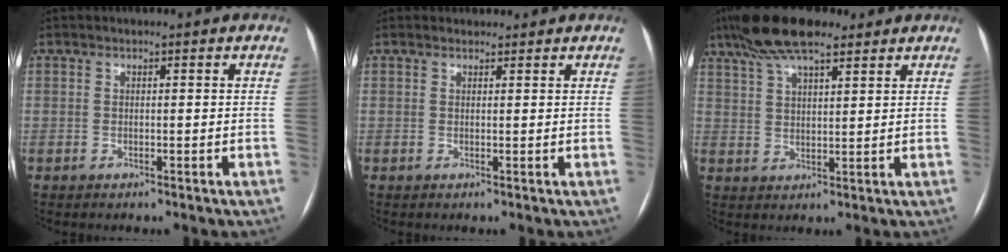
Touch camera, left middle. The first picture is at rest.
{"total": 1.4, "force": [1.3, 0.6, 0.0], "torque": [-0.002, 0.016, 0.020]}
{"total": 11.0, "force": [8.1, 2.9, 6.9], "torque": [-0.131, 0.031, 0.143]}